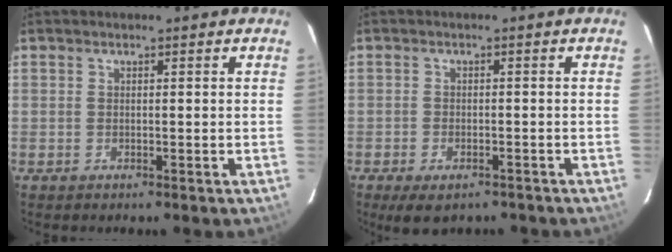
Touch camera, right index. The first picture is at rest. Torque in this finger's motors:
{"motor_torque": [0.66, -0.92, 0.29, 0.04]}